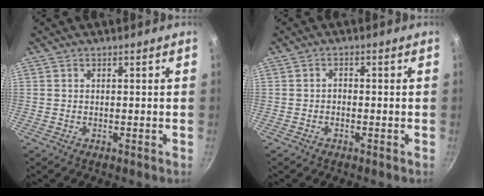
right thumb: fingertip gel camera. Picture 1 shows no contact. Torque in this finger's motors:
{"motor_torque": [-0.10, -0.07, 0.03, 0.03, -0.06]}